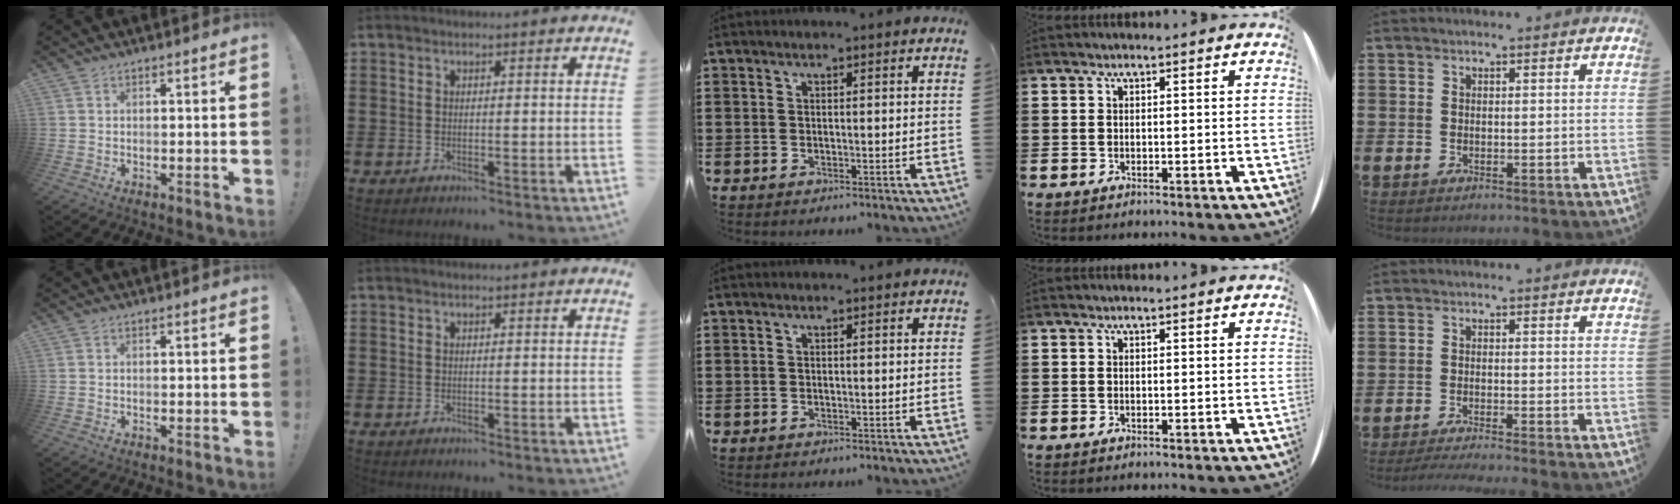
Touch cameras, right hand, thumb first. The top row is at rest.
{"little": {"total": 1.5, "force": [-1.4, -0.2, 0.7], "torque": [-0.010, 0.003, -0.026]}}